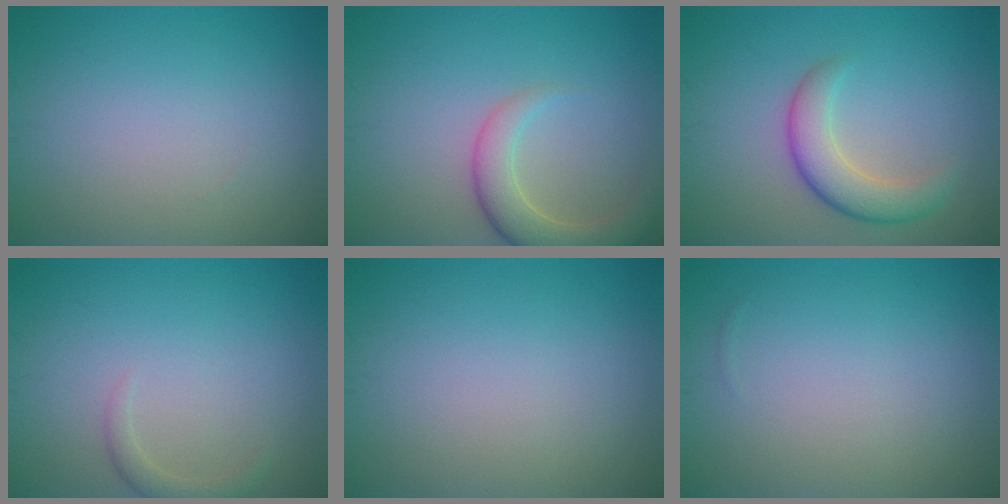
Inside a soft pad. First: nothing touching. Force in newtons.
{"total": 4.5, "press": 4.5, "slide": 0.5}
{"total": 4.2, "press": 4.2, "slide": 0.3}
{"total": 1.4, "press": 1.4, "slide": 0.1}
{"total": 0.0}
{"total": 0.0}